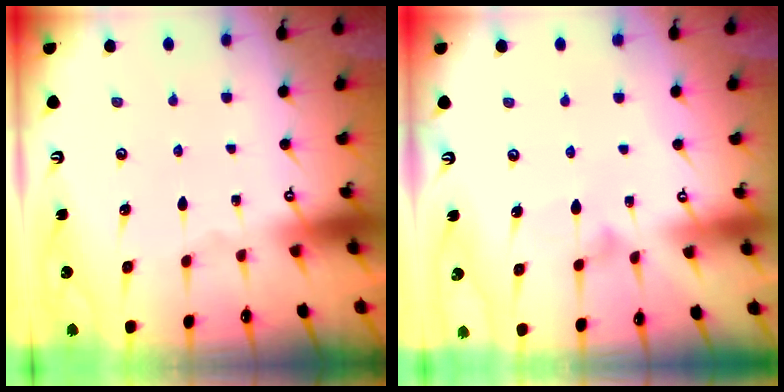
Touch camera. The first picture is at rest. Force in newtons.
{"total": 5.9, "press": 5.9, "slide": 0.4}